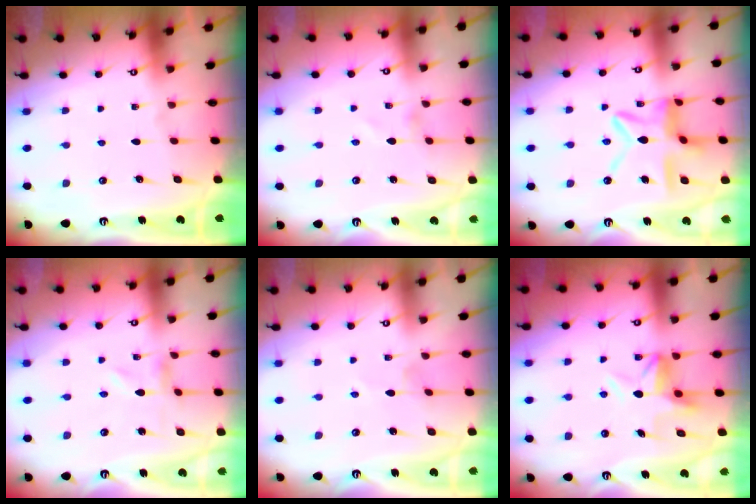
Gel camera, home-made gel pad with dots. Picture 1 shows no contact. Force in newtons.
{"total": 0.6, "press": 0.6, "slide": 0.1}
{"total": 12.4, "press": 12.3, "slide": 1.0}
{"total": 0.0}
{"total": 0.7, "press": 0.6, "slide": 0.2}
{"total": 6.4, "press": 6.4, "slide": 0.3}